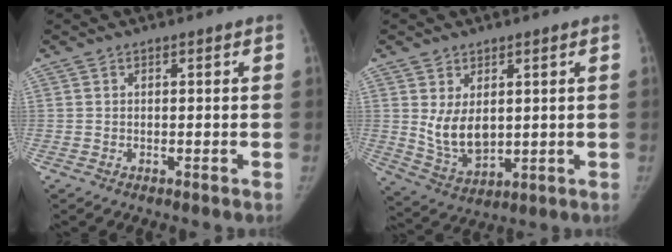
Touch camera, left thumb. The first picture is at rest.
{"total": 7.9, "force": [1.5, 5.2, 5.7], "torque": [-0.084, -0.021, 0.048]}